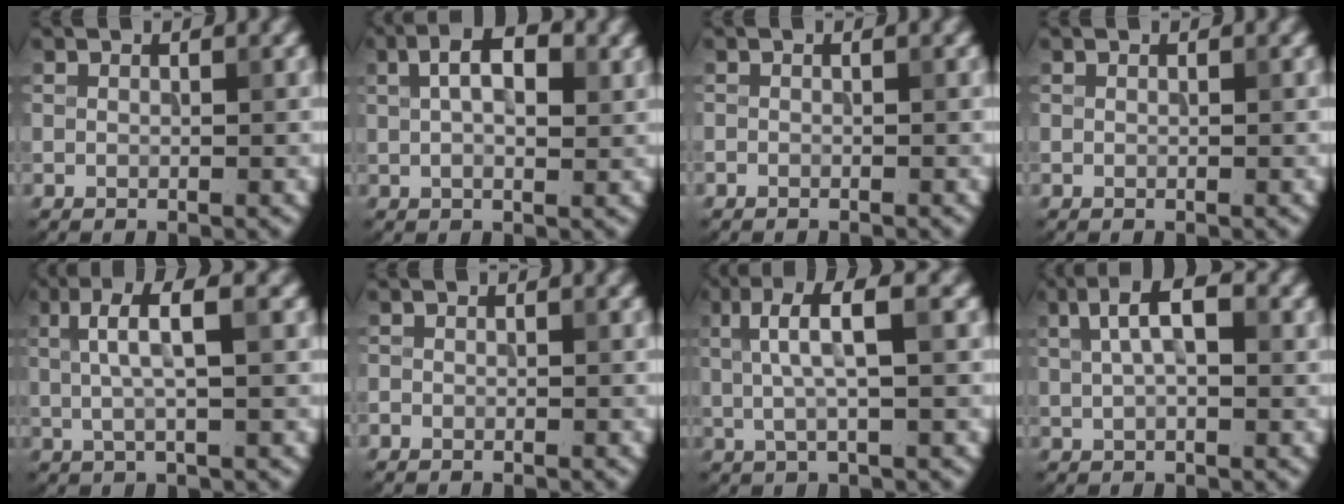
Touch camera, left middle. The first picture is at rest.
{"total": 5.0, "force": [1.6, 2.4, 4.1], "torque": [-0.068, 0.008, 0.022]}
{"total": 0.8, "force": [-0.7, 0.1, 0.2], "torque": [0.003, -0.004, -0.013]}
{"total": 0.0}
{"total": 4.6, "force": [1.1, 1.0, 4.4], "torque": [-0.080, 0.010, 0.019]}
{"total": 0.7, "force": [-0.6, 0.2, 0.0], "torque": [0.003, -0.003, -0.012]}
{"total": 5.1, "force": [1.2, 1.0, 4.8], "torque": [-0.089, 0.010, 0.023]}
{"total": 4.3, "force": [1.3, 1.6, 3.8], "torque": [-0.068, 0.008, 0.021]}